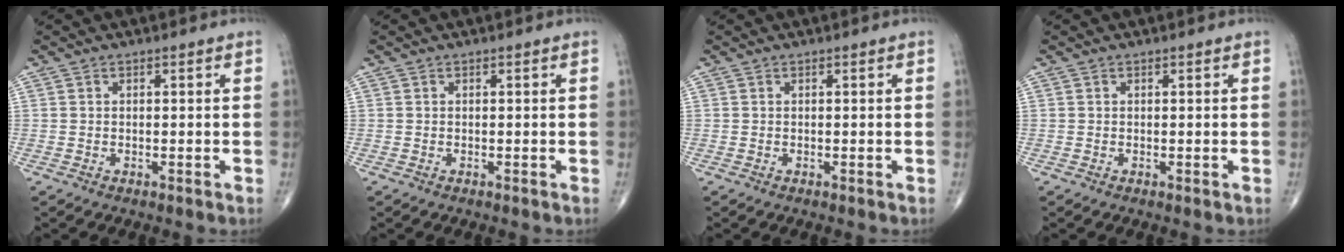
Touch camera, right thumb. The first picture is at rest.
{"total": 0.0}
{"total": 0.0}
{"total": 0.0}